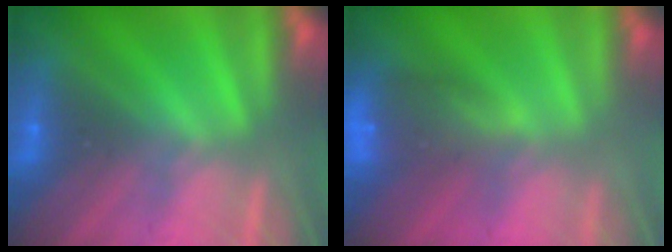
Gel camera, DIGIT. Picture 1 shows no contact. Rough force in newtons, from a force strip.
{"total": 9.1}